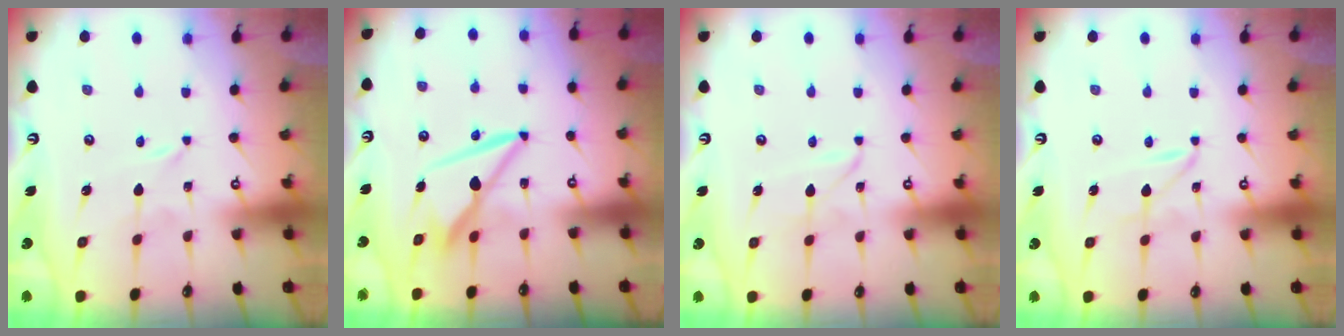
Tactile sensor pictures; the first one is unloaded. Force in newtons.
{"total": 9.8, "press": 9.8, "slide": 1.2}
{"total": 1.5, "press": 1.5, "slide": 0.2}
{"total": 1.6, "press": 1.6, "slide": 0.3}